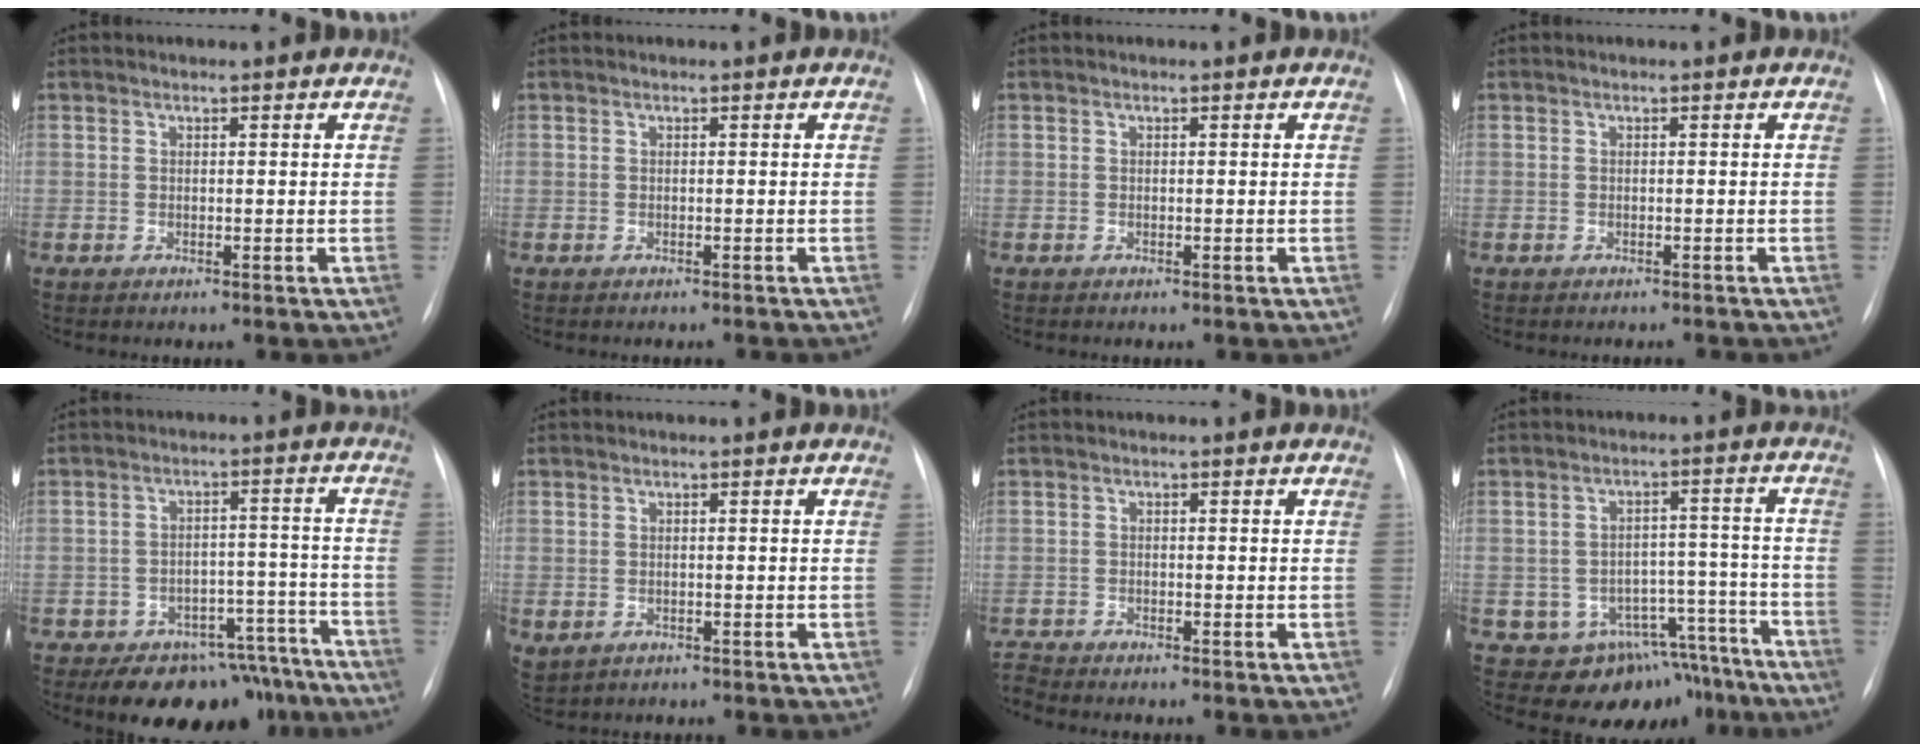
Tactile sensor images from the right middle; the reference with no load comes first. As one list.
[{"total": 1.3, "force": [-1.3, 0.1, 0.3], "torque": [-0.002, -0.003, -0.014]}, {"total": 0.0}, {"total": 1.2, "force": [-1.2, 0.0, 0.1], "torque": [0.000, -0.004, -0.013]}, {"total": 13.3, "force": [-11.1, 6.5, 3.2], "torque": [-0.005, 0.048, -0.141]}, {"total": 2.3, "force": [-0.6, 1.8, 1.4], "torque": [-0.034, -0.003, 0.004]}, {"total": 1.5, "force": [-1.4, -0.5, -0.4], "torque": [0.004, -0.013, -0.027]}, {"total": 11.5, "force": [-8.4, 7.6, 2.0], "torque": [0.001, 0.055, -0.098]}]